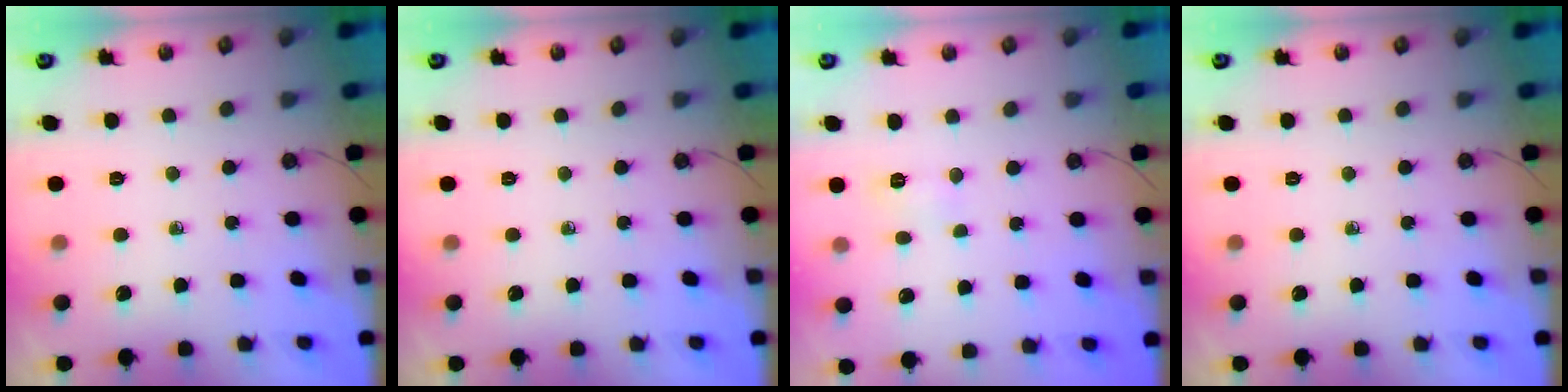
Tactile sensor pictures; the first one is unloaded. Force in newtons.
{"total": 0.0}
{"total": 4.5, "press": 4.4, "slide": 0.5}
{"total": 0.0}